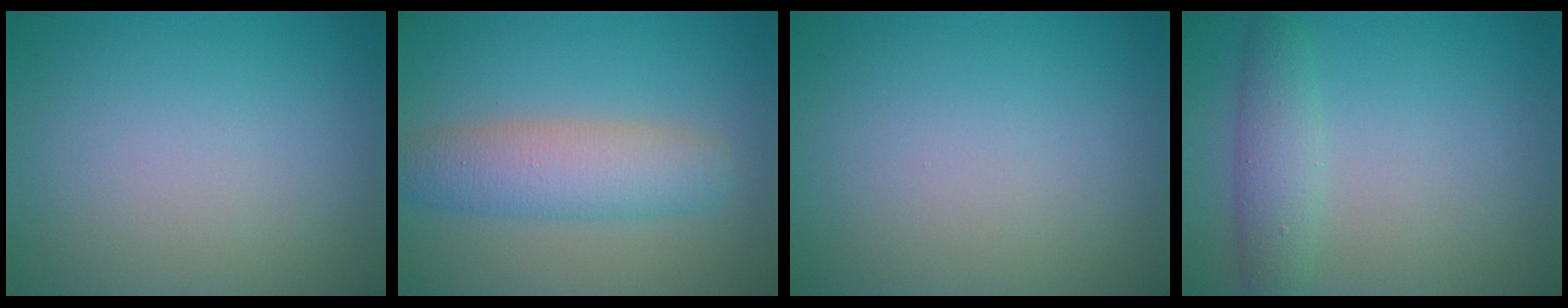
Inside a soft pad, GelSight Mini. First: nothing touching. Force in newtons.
{"total": 4.8, "press": 4.8, "slide": 0.2}
{"total": 0.0}
{"total": 2.8, "press": 2.8, "slide": 0.0}